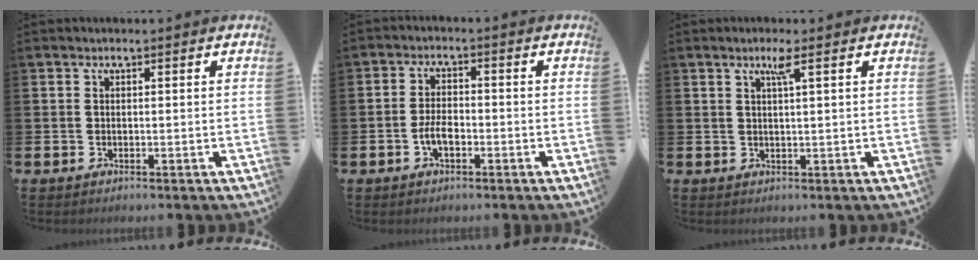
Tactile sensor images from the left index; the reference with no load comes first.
{"total": 3.2, "force": [-1.1, 1.5, 2.6], "torque": [-0.048, 0.005, -0.021]}
{"total": 2.3, "force": [1.3, 0.0, 1.8], "torque": [-0.033, -0.002, 0.020]}